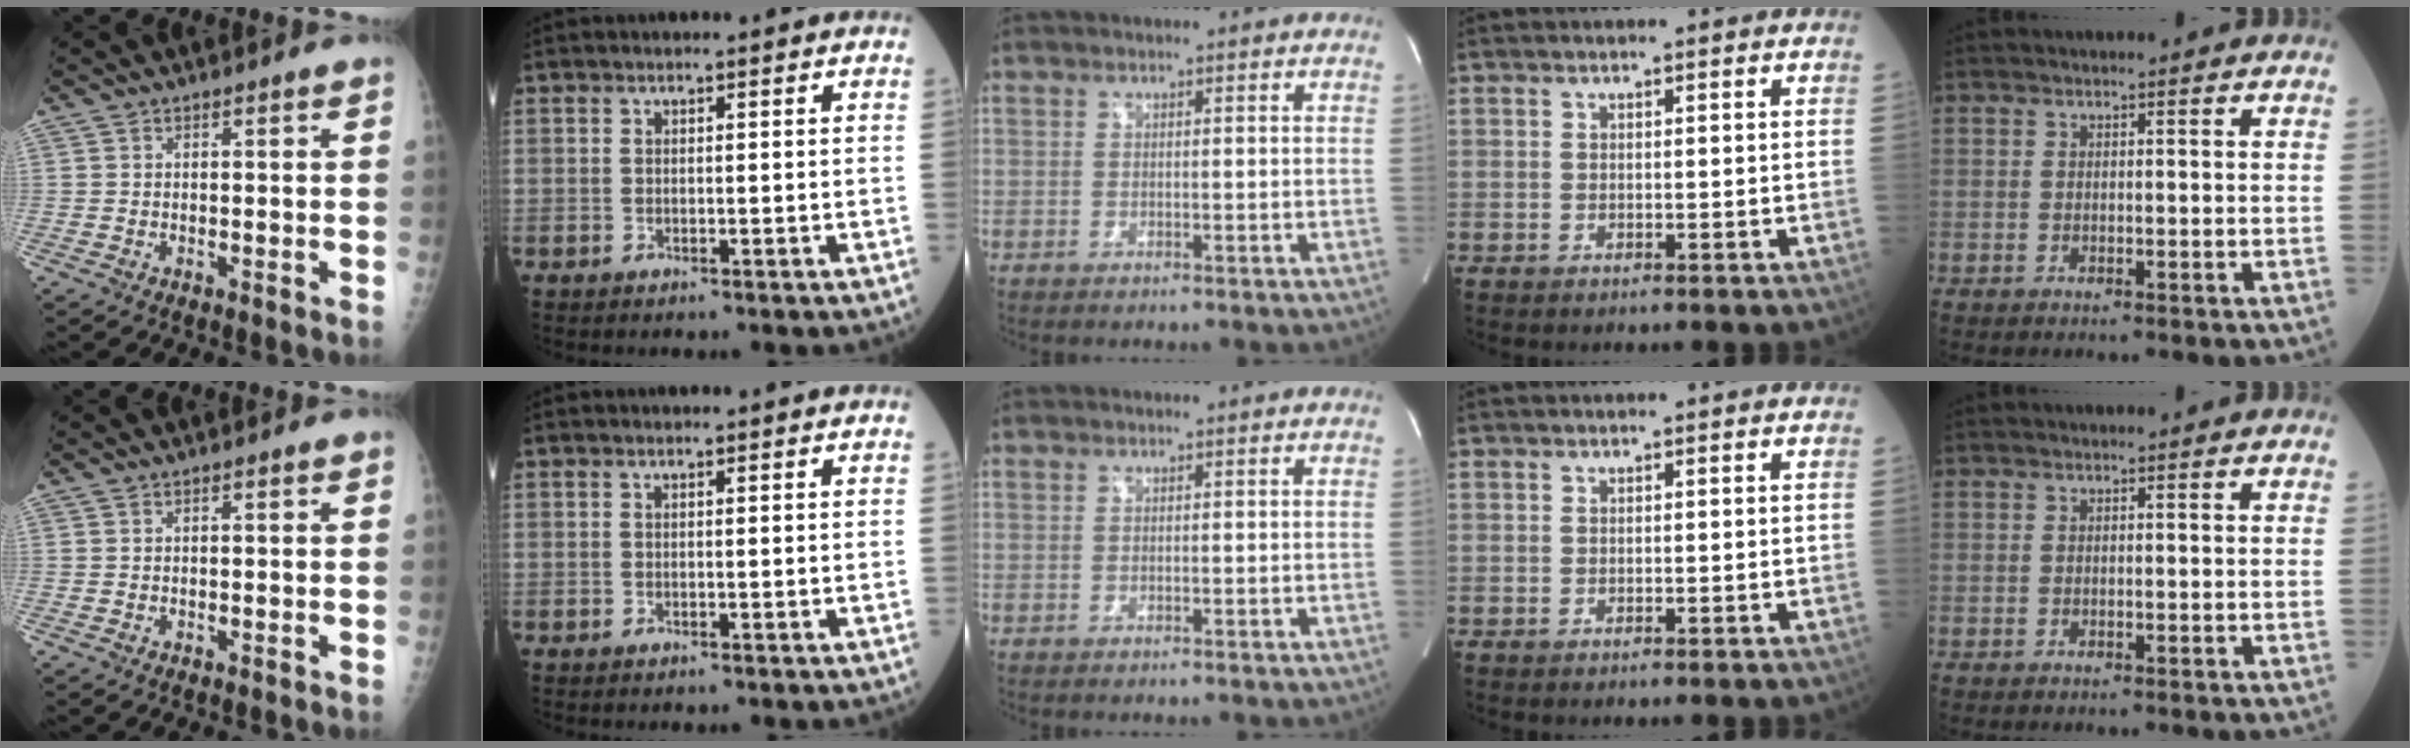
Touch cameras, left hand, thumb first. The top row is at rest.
{}